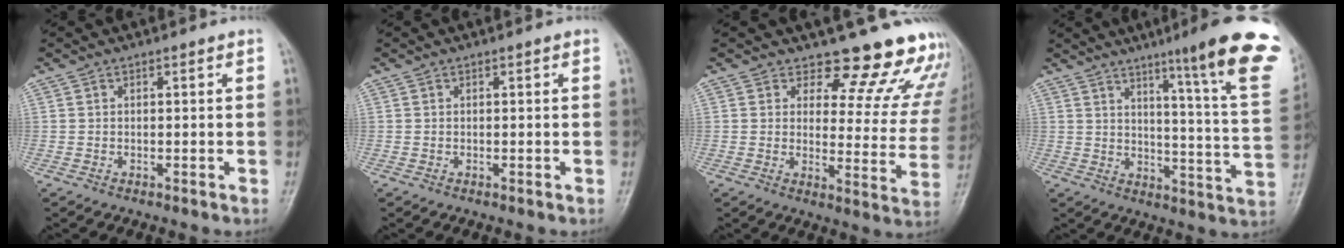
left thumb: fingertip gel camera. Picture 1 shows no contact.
{"total": 0.0}
{"total": 15.0, "force": [13.9, 4.8, 3.2], "torque": [0.015, -0.129, 0.144]}
{"total": 21.2, "force": [12.5, 1.5, 17.0], "torque": [-0.203, -0.064, 0.160]}